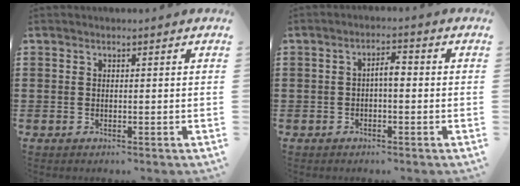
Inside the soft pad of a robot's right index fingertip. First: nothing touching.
{"total": 2.8, "force": [-0.4, 0.8, 2.6], "torque": [-0.049, 0.007, -0.011]}